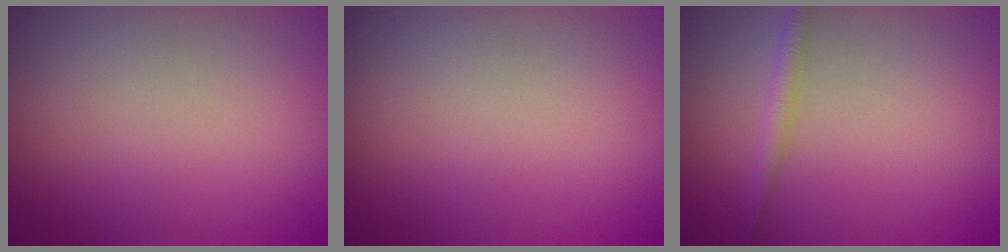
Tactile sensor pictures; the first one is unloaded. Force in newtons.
{"total": 0.0}
{"total": 1.7, "press": 1.7, "slide": 0.0}